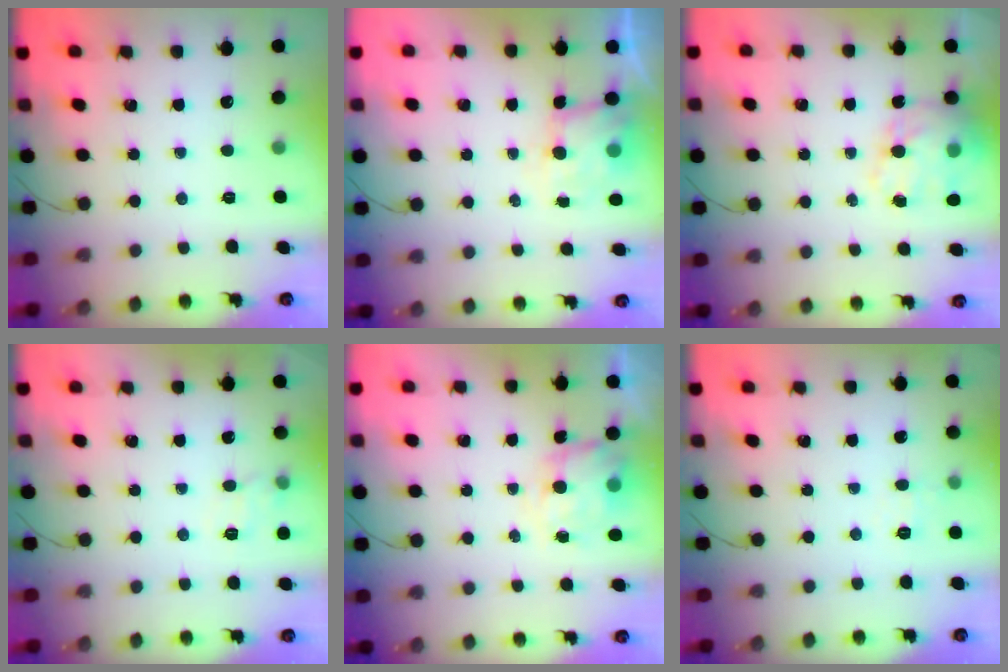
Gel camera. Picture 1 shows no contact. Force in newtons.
{"total": 6.5, "press": 6.4, "slide": 1.0}
{"total": 17.2, "press": 16.6, "slide": 4.3}
{"total": 9.1, "press": 8.9, "slide": 1.5}
{"total": 5.5, "press": 5.5, "slide": 0.6}
{"total": 5.7, "press": 5.5, "slide": 1.4}